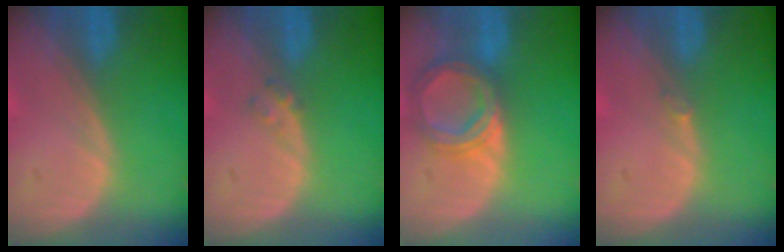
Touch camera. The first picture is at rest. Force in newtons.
{"total": 1.2, "press": 1.2, "slide": 0.2}
{"total": 6.6, "press": 6.1, "slide": 2.5}
{"total": 0.5, "press": 0.5, "slide": 0.1}